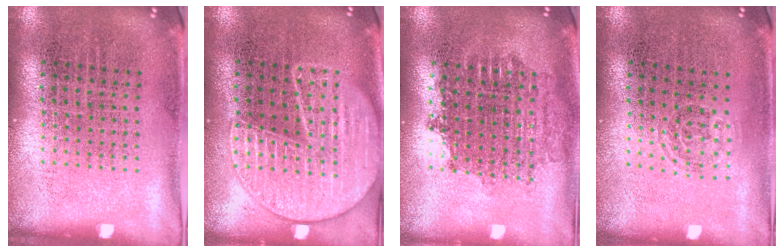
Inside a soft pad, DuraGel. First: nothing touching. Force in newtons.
{"total": 3.5, "press": 3.5, "slide": 0.3}
{"total": 1.7, "press": 1.4, "slide": 1.0}
{"total": 0.7, "press": 0.4, "slide": 0.6}